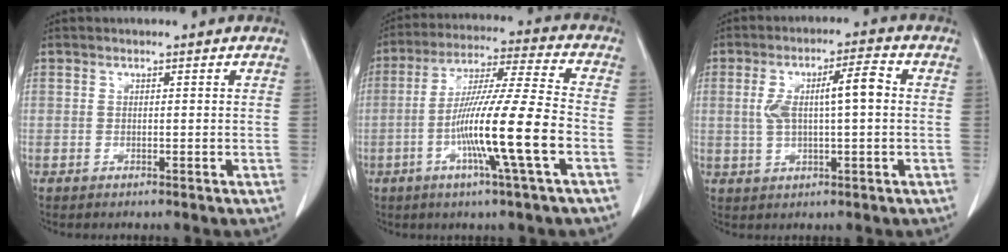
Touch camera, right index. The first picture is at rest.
{"total": 15.4, "force": [-4.6, -0.8, 14.6], "torque": [-0.271, -0.007, -0.087]}
{"total": 8.6, "force": [0.8, 2.3, 8.3], "torque": [-0.159, 0.024, 0.017]}